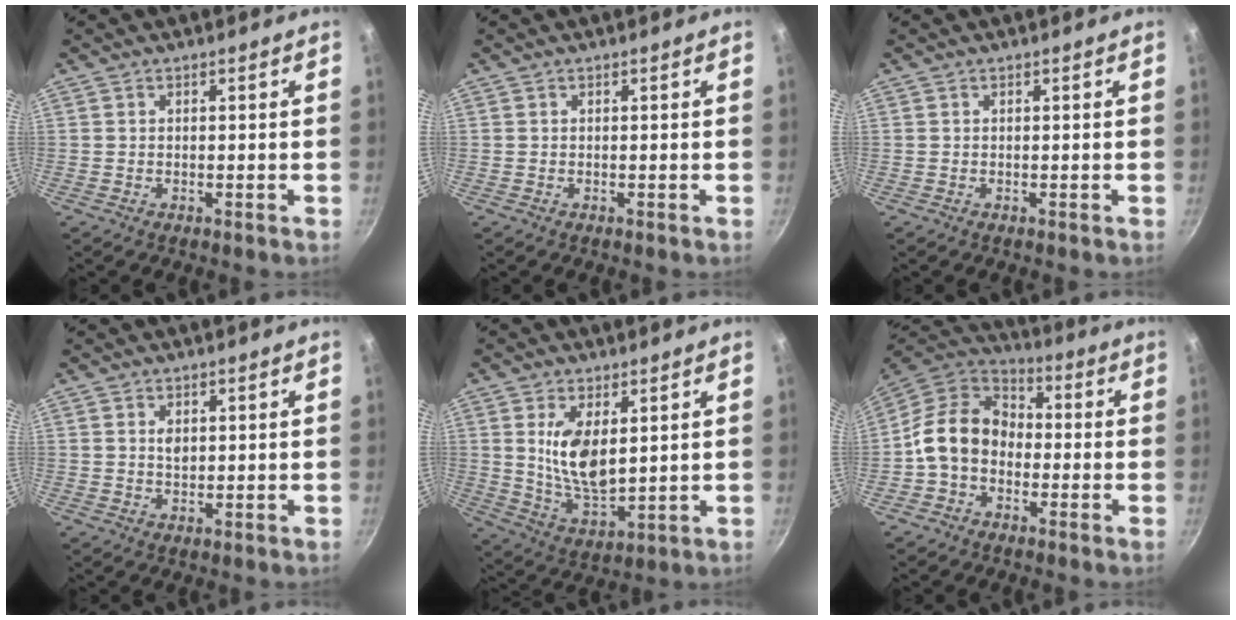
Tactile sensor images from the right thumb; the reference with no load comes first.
{"total": 0.0}
{"total": 0.0}
{"total": 2.0, "force": [0.6, 1.2, 1.4], "torque": [-0.020, -0.005, 0.014]}
{"total": 10.6, "force": [2.6, 5.3, 8.8], "torque": [-0.151, -0.026, 0.064]}
{"total": 12.9, "force": [-2.3, 9.9, 8.0], "torque": [-0.133, 0.040, -0.058]}